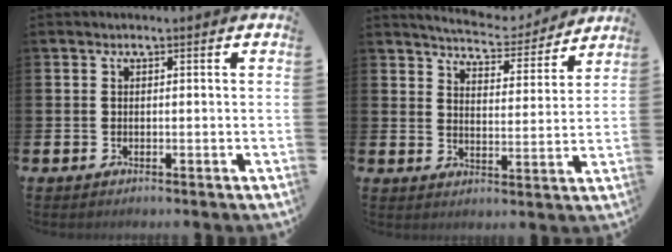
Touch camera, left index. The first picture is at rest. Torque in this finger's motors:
{"motor_torque": [0.92, -1.22, 0.09, 0.06]}